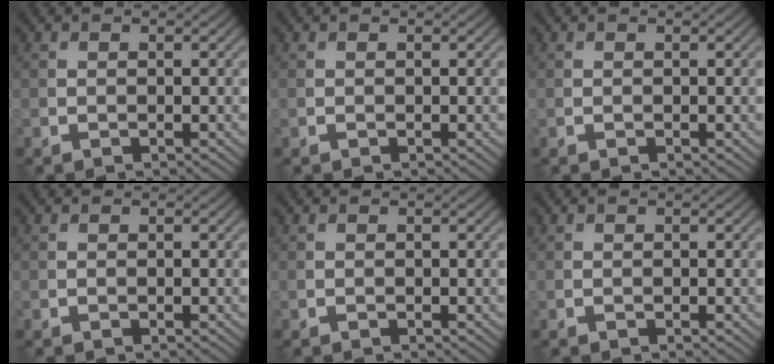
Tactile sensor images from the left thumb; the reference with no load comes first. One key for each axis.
{"total": 0.0}
{"total": 0.0}
{"total": 0.0}
{"total": 0.0}
{"total": 0.0}